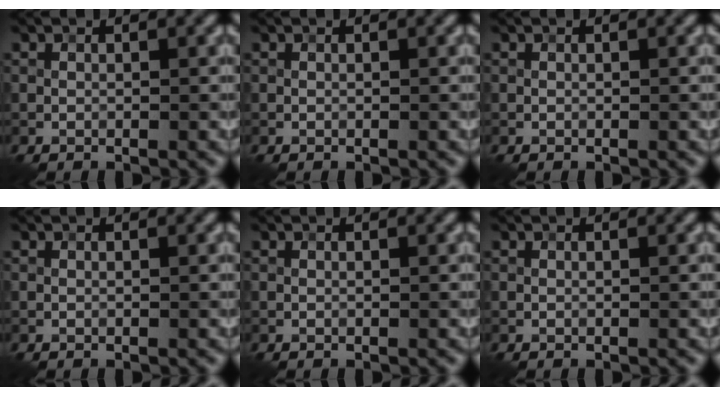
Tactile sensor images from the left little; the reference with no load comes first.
{"total": 0.0}
{"total": 0.0}
{"total": 0.0}
{"total": 0.0}
{"total": 0.0}